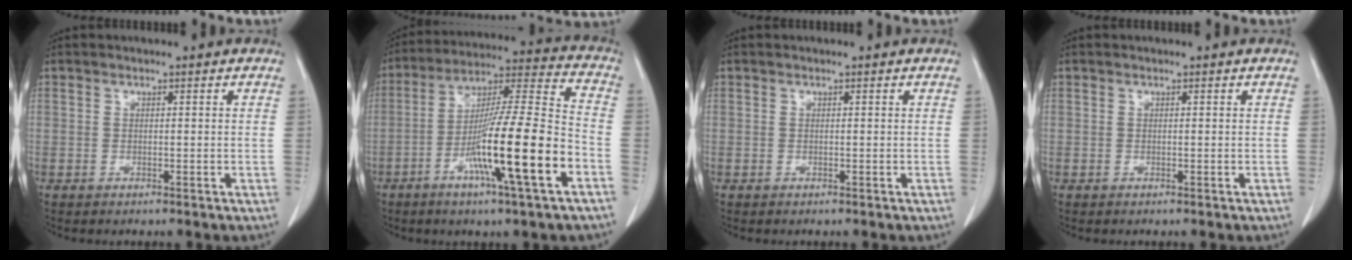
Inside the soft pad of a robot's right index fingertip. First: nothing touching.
{"total": 17.7, "force": [-6.8, -0.1, 16.3], "torque": [-0.291, -0.010, -0.116]}
{"total": 0.0}
{"total": 0.0}